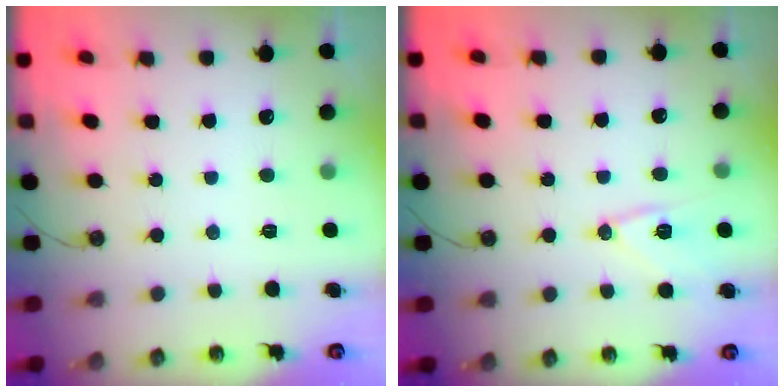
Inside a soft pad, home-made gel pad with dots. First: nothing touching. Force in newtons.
{"total": 11.5, "press": 11.5, "slide": 0.2}